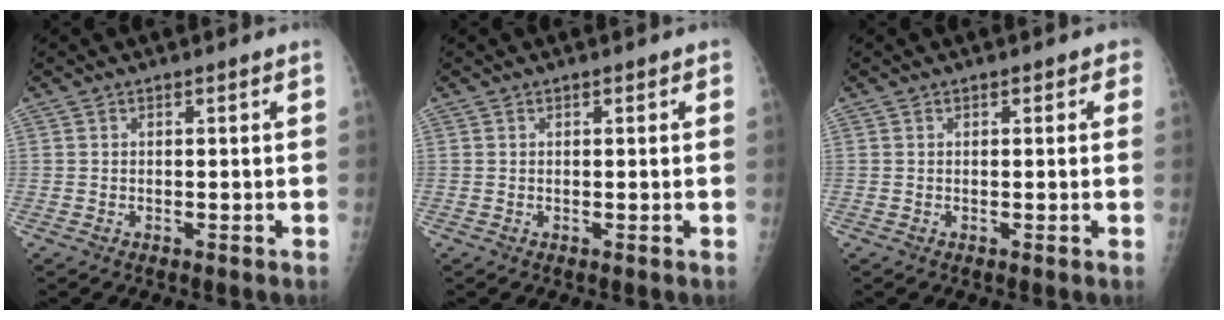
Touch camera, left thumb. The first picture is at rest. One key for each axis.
{"total": 0.6, "fx": 0.3, "fy": 0.4, "fz": 0.4, "tx": 0.002, "ty": 0.001, "tz": 0.000}
{"total": 1.5, "fx": 0.7, "fy": 1.0, "fz": 0.8, "tx": 0.011, "ty": 0.002, "tz": 0.002}